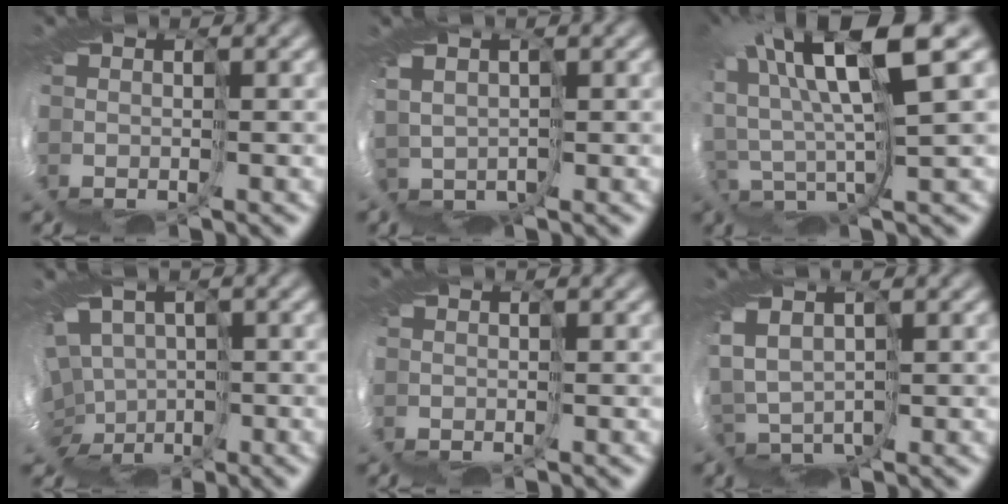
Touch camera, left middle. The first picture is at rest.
{"total": 1.8, "force": [1.6, 0.8, -0.2], "torque": [-0.003, 0.004, 0.027]}
{"total": 8.5, "force": [6.0, 0.3, 6.1], "torque": [-0.138, 0.017, 0.101]}
{"total": 8.3, "force": [-1.1, 7.2, 3.9], "torque": [-0.102, -0.025, -0.019]}
{"total": 0.0}
{"total": 3.0, "force": [1.8, 1.9, 1.5], "torque": [-0.053, -0.005, 0.041]}